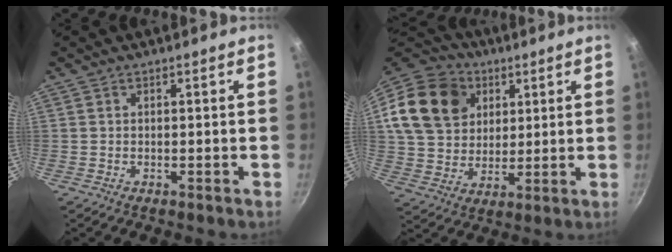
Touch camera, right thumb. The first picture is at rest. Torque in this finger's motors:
{"motor_torque": [-0.10, 0.70, 0.12, 0.11, 0.28]}